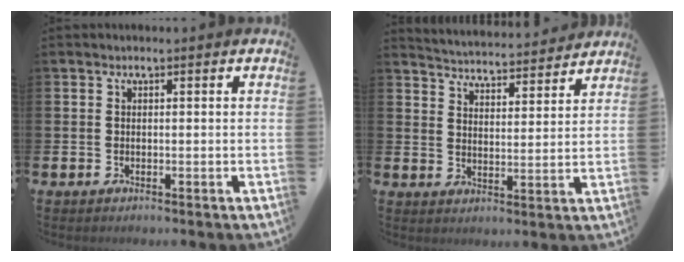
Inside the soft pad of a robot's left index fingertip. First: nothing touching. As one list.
[{"total": 4.7, "force": [4.7, 0.4, 0.0], "torque": [-0.020, -0.043, 0.080]}]